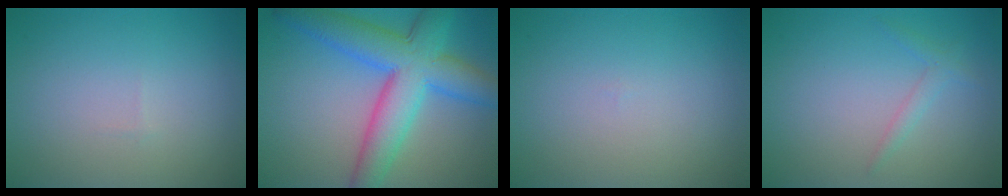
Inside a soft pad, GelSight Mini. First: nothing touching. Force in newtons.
{"total": 9.0, "press": 9.0, "slide": 0.3}
{"total": 0.0}
{"total": 1.2, "press": 1.2, "slide": 0.1}